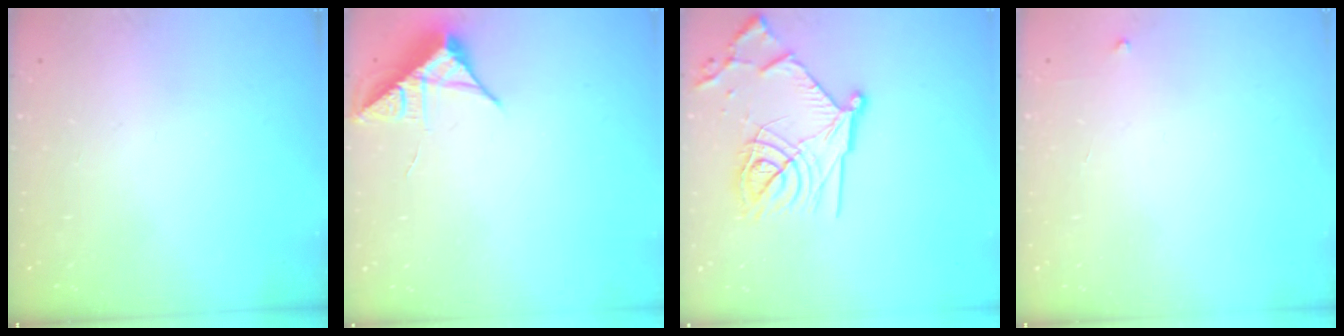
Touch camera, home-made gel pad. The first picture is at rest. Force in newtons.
{"total": 7.7, "press": 7.7, "slide": 0.4}
{"total": 19.8, "press": 19.7, "slide": 1.2}
{"total": 2.3, "press": 2.3, "slide": 0.3}